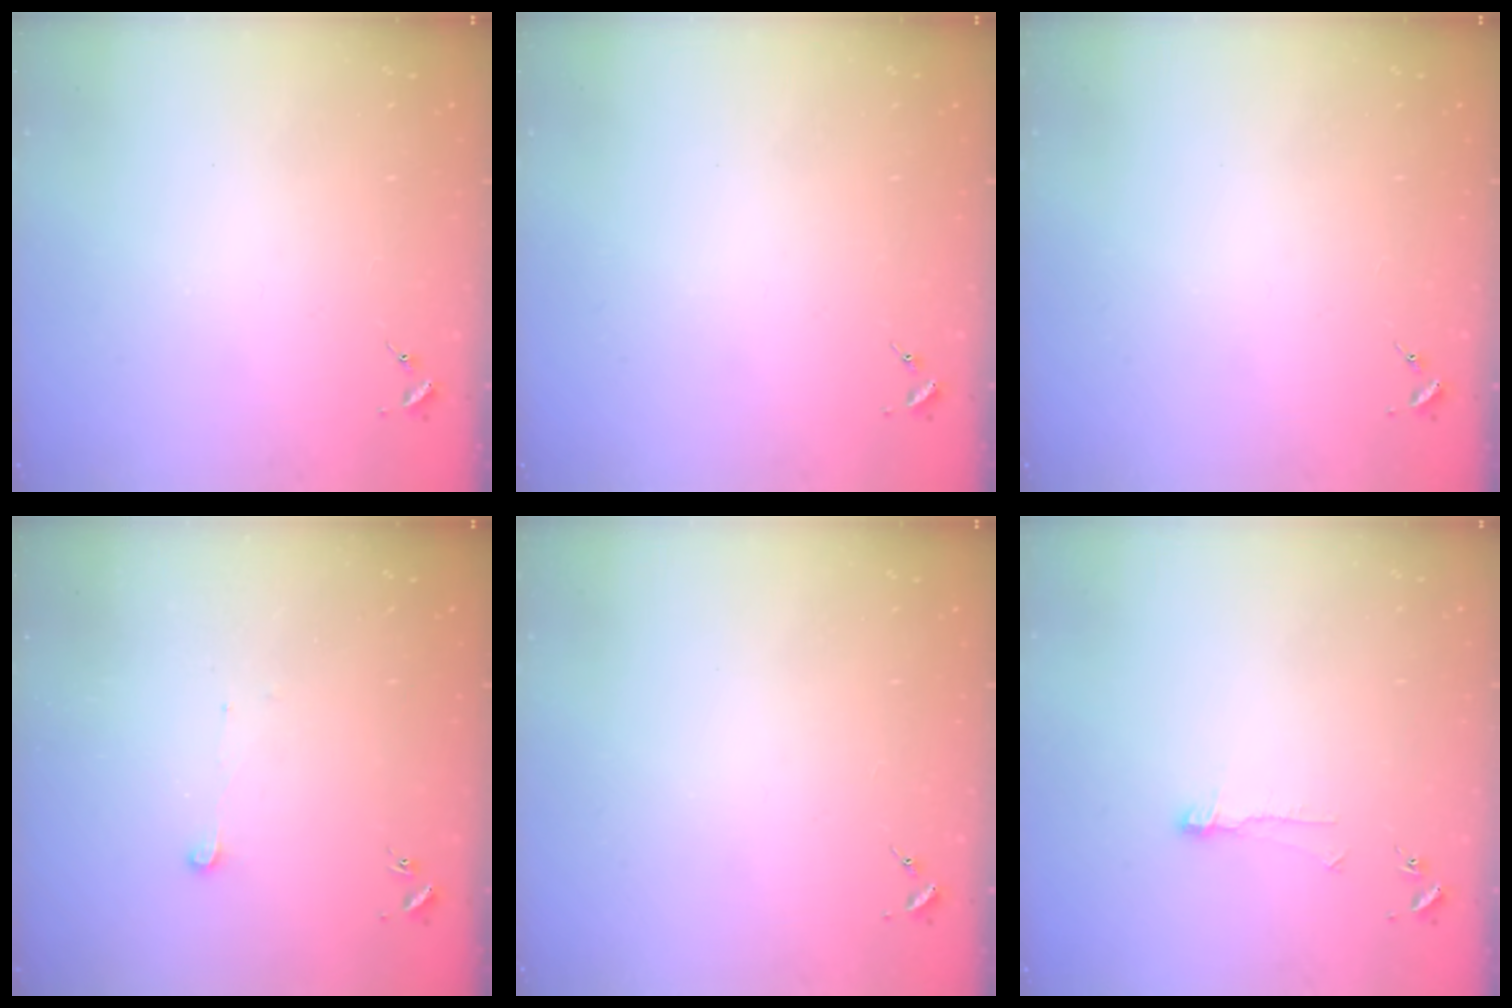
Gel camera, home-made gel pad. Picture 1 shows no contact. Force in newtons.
{"total": 0.0}
{"total": 0.0}
{"total": 3.6, "press": 3.6, "slide": 0.3}
{"total": 0.0}
{"total": 6.8, "press": 6.7, "slide": 0.4}